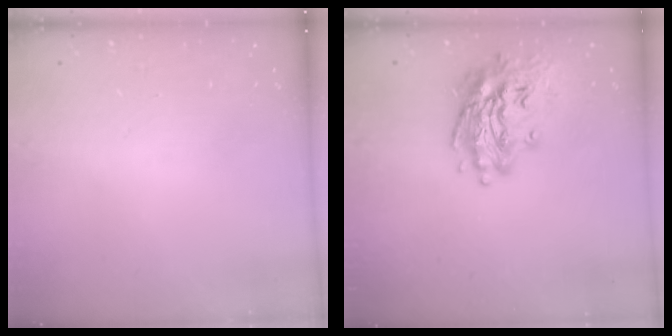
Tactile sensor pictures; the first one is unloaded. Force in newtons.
{"total": 16.2, "press": 16.0, "slide": 2.6}